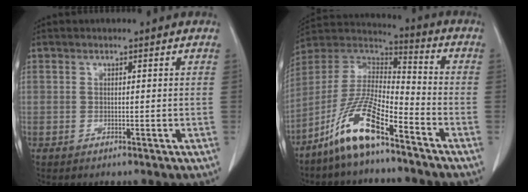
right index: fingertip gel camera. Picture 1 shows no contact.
{"total": 13.0, "force": [-8.5, 2.4, 9.5], "torque": [-0.195, 0.003, -0.165]}